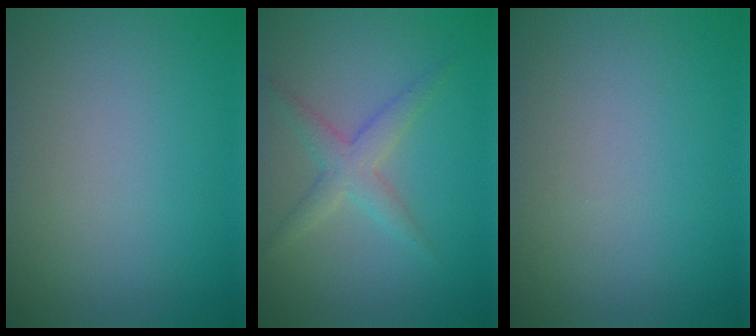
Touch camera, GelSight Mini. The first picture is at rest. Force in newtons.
{"total": 2.7, "press": 2.7, "slide": 0.1}
{"total": 0.0}